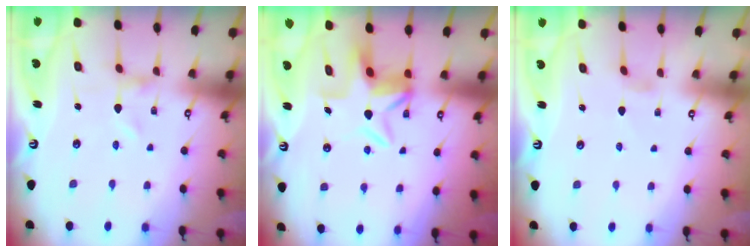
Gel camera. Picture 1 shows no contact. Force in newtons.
{"total": 7.3, "press": 7.0, "slide": 2.1}
{"total": 0.0}